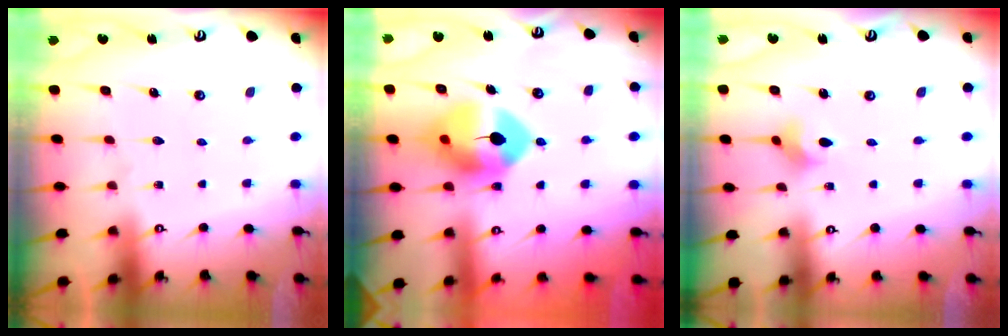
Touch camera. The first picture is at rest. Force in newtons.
{"total": 9.3, "press": 9.3, "slide": 1.2}
{"total": 2.8, "press": 2.7, "slide": 0.7}